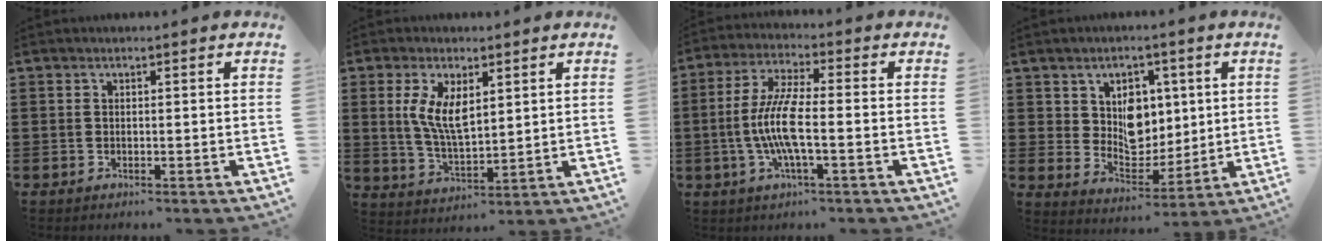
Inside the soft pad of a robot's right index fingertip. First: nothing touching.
{"total": 6.8, "force": [2.0, 2.9, 5.8], "torque": [-0.117, 0.004, 0.037]}
{"total": 8.5, "force": [-1.7, 1.9, 8.1], "torque": [-0.181, -0.012, -0.040]}
{"total": 7.2, "force": [2.1, 6.0, 3.5], "torque": [-0.062, 0.001, 0.036]}